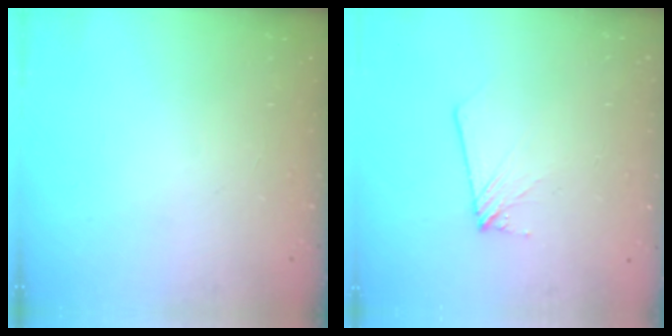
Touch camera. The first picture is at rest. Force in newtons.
{"total": 3.0, "press": 3.0, "slide": 0.3}